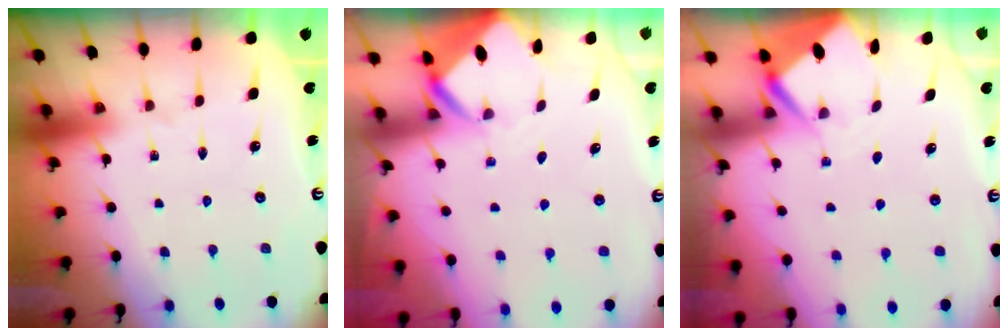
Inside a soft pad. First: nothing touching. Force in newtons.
{"total": 3.3, "press": 3.3, "slide": 0.1}
{"total": 3.6, "press": 3.6, "slide": 0.4}